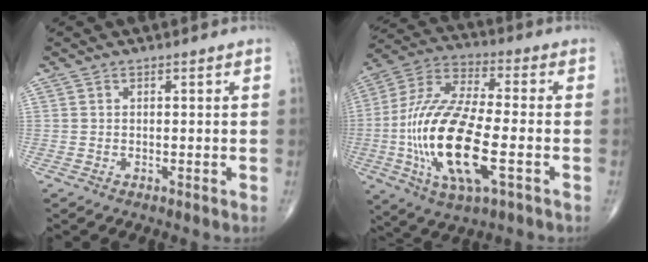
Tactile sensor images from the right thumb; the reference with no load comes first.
{"total": 21.8, "force": [-4.8, 7.9, 19.7], "torque": [-0.423, 0.015, -0.081]}